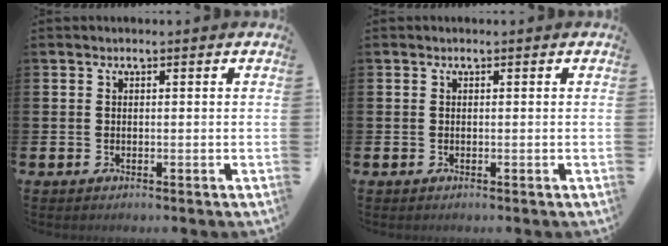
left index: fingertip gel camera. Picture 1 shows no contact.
{"total": 0.0}